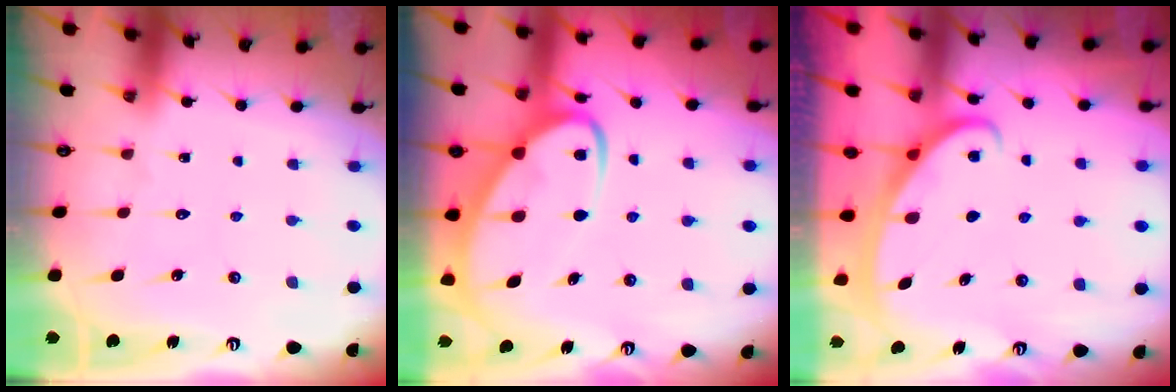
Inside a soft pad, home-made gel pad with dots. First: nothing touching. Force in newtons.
{"total": 9.7, "press": 9.6, "slide": 1.1}
{"total": 2.9, "press": 2.9, "slide": 0.3}